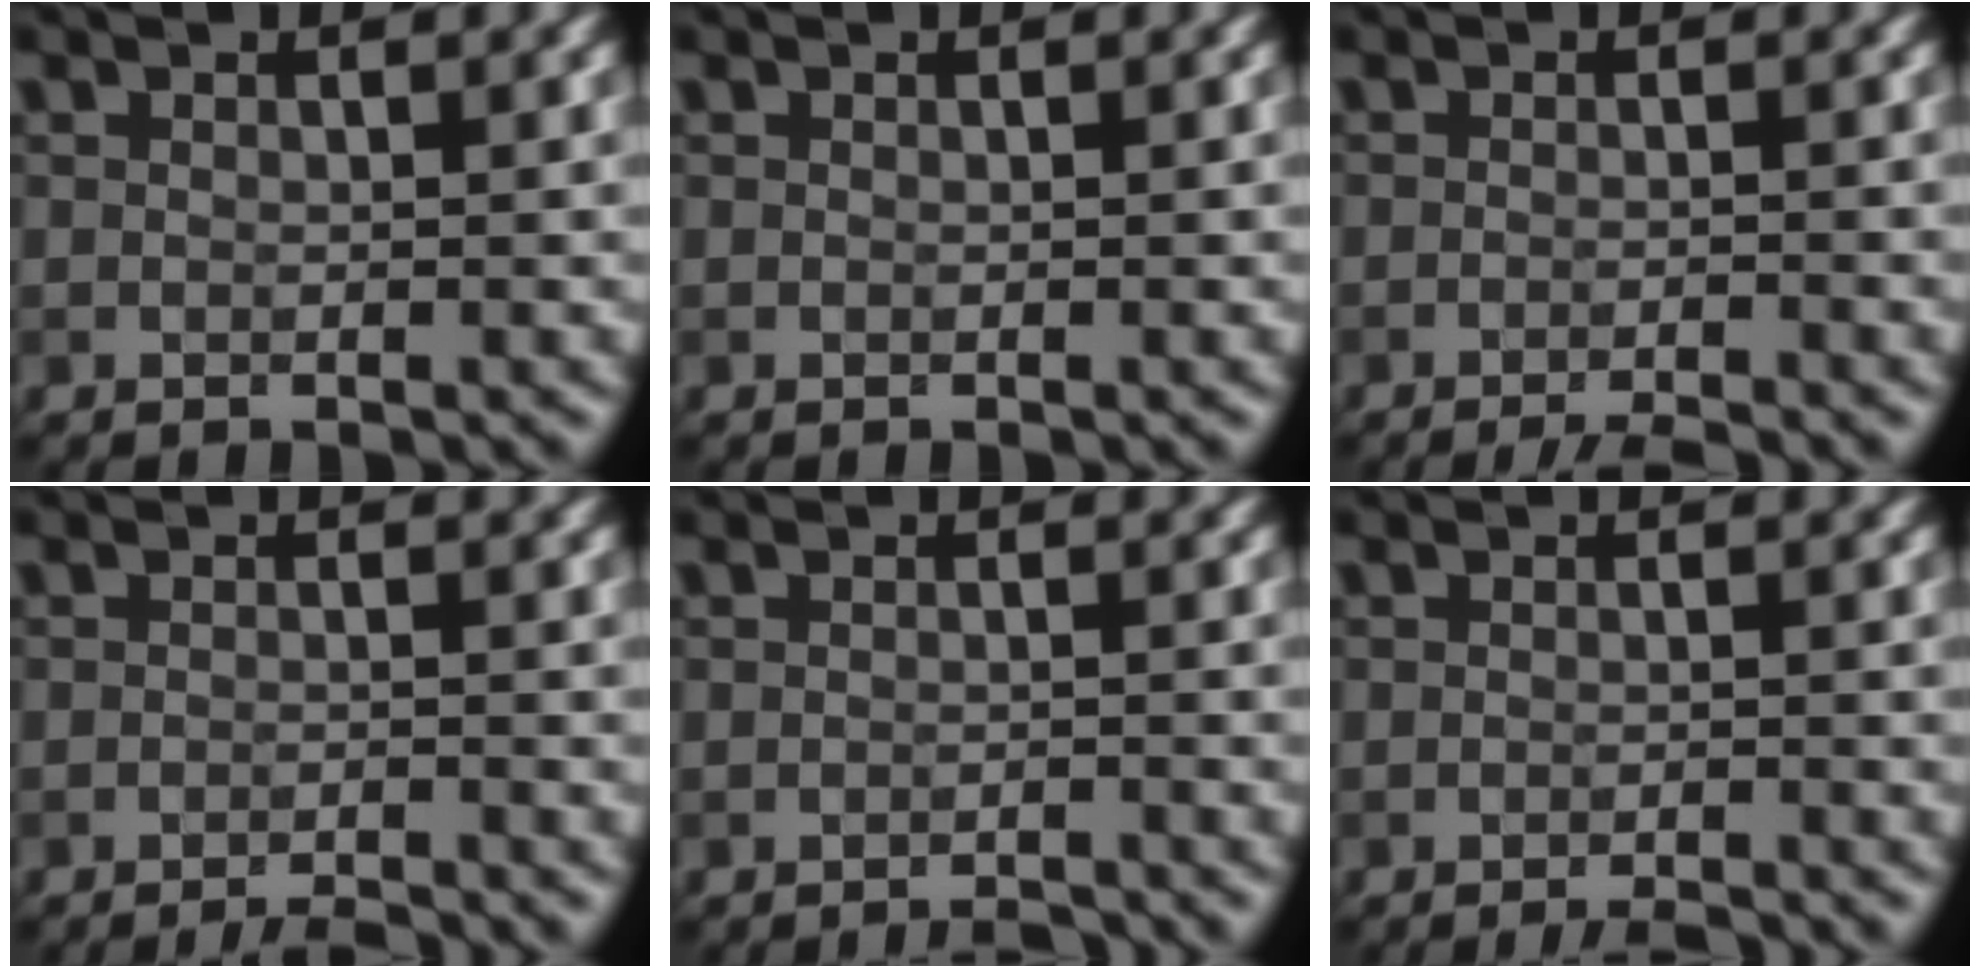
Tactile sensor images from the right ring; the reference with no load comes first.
{"total": 0.0}
{"total": 3.4, "force": [-2.9, 0.4, 1.8], "torque": [-0.025, -0.006, -0.048]}
{"total": 3.0, "force": [-2.6, 0.3, 1.4], "torque": [-0.020, -0.004, -0.044]}
{"total": 1.8, "force": [-1.6, 0.2, 0.7], "torque": [0.002, 0.000, -0.028]}
{"total": 2.5, "force": [-2.0, 0.3, 1.4], "torque": [-0.016, -0.003, -0.036]}